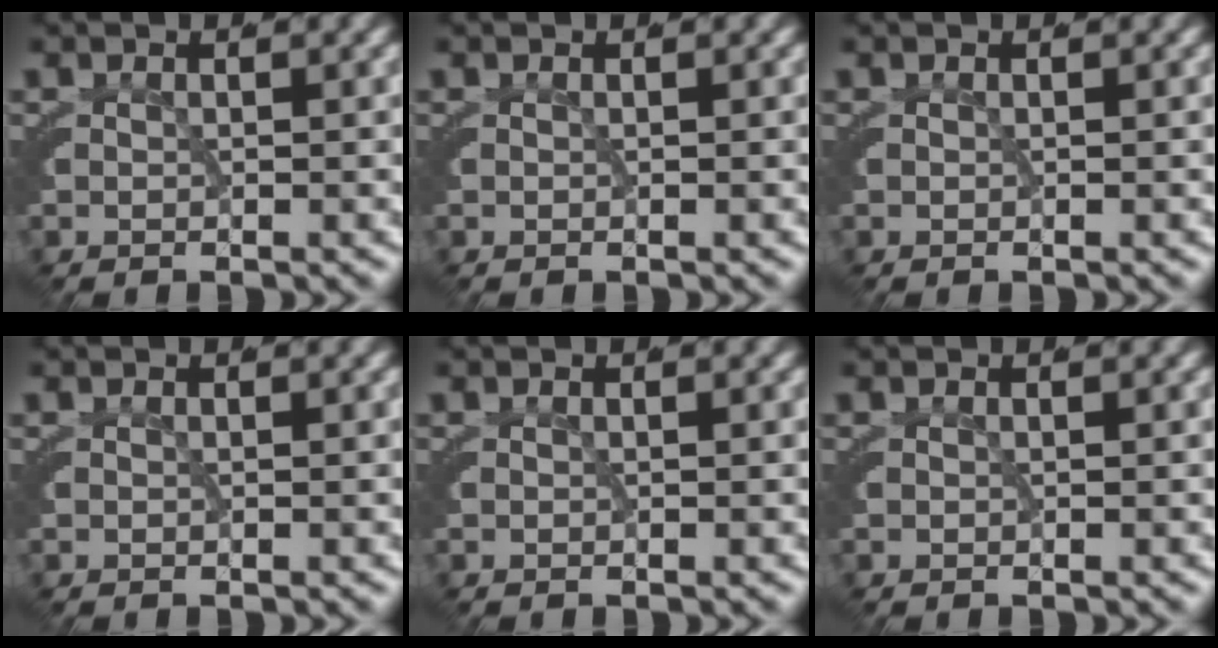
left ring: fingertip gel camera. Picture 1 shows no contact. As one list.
[{"total": 0.0}, {"total": 0.0}, {"total": 0.0}, {"total": 0.0}, {"total": 0.0}]